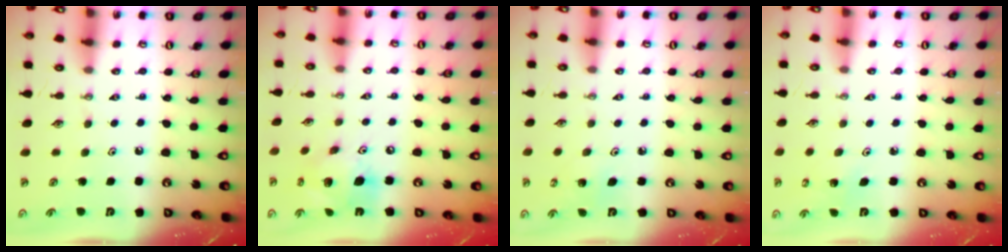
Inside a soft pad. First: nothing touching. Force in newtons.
{"total": 15.5, "press": 15.3, "slide": 2.9}
{"total": 4.8, "press": 4.8, "slide": 0.4}
{"total": 1.9, "press": 1.9, "slide": 0.1}